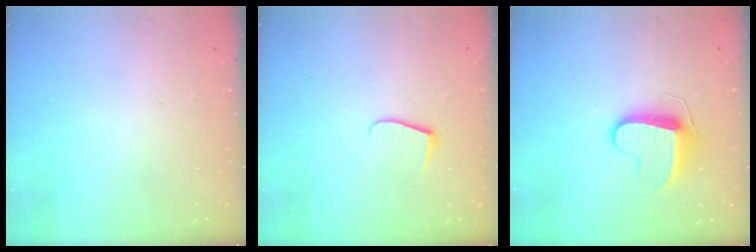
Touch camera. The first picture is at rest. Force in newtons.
{"total": 7.0, "press": 6.9, "slide": 0.5}
{"total": 9.4, "press": 9.4, "slide": 0.5}